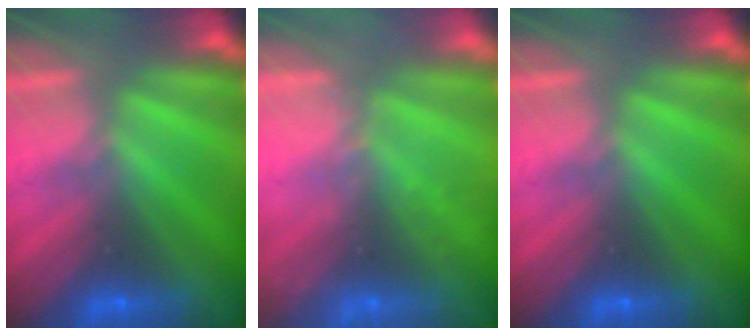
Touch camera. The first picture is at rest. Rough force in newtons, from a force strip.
{"total": 2.3}
{"total": 0.0}